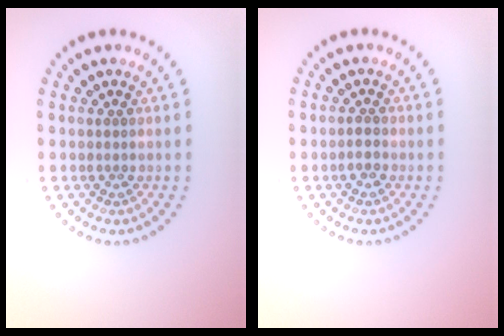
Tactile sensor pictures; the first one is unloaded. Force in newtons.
{"total": 1.1, "press": 1.0, "slide": 0.4}